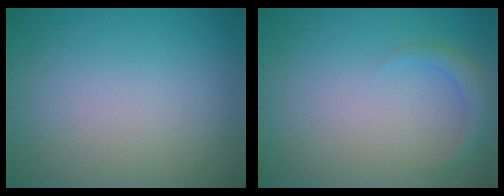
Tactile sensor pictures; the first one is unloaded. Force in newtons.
{"total": 1.9, "press": 1.9, "slide": 0.1}